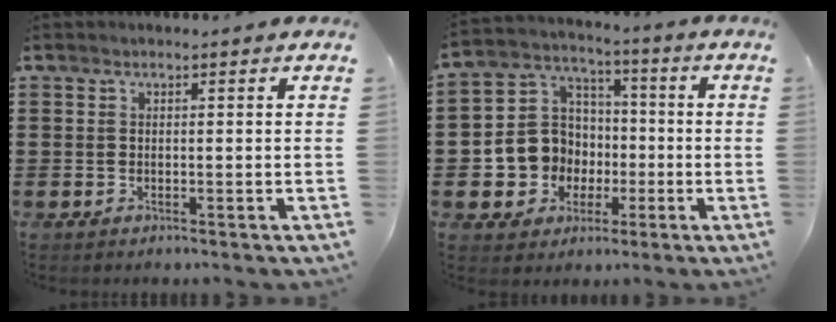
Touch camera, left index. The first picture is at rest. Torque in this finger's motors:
{"motor_torque": [1.33, 0.80, 0.45, 0.08]}